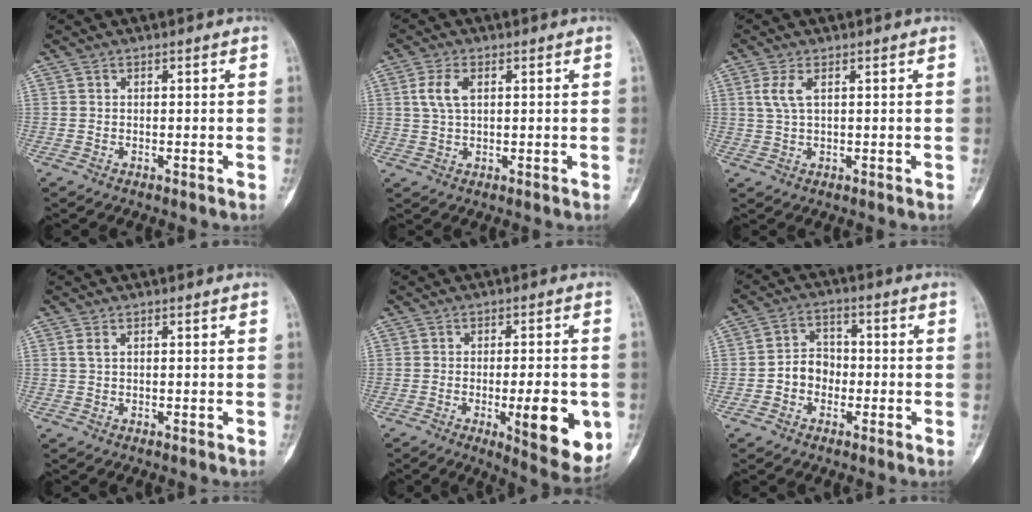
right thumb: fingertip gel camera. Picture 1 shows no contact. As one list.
[{"total": 4.7, "force": [1.3, 2.4, 3.8], "torque": [-0.087, 0.003, 0.026]}, {"total": 3.5, "force": [1.2, 1.3, 3.1], "torque": [-0.080, 0.004, 0.030]}, {"total": 1.2, "force": [0.5, 0.5, 0.9], "torque": [-0.025, 0.007, 0.013]}, {"total": 13.2, "force": [-3.3, 3.9, 12.1], "torque": [-0.148, -0.013, -0.038]}, {"total": 5.9, "force": [-1.4, 4.9, 2.9], "torque": [-0.026, 0.024, -0.036]}]